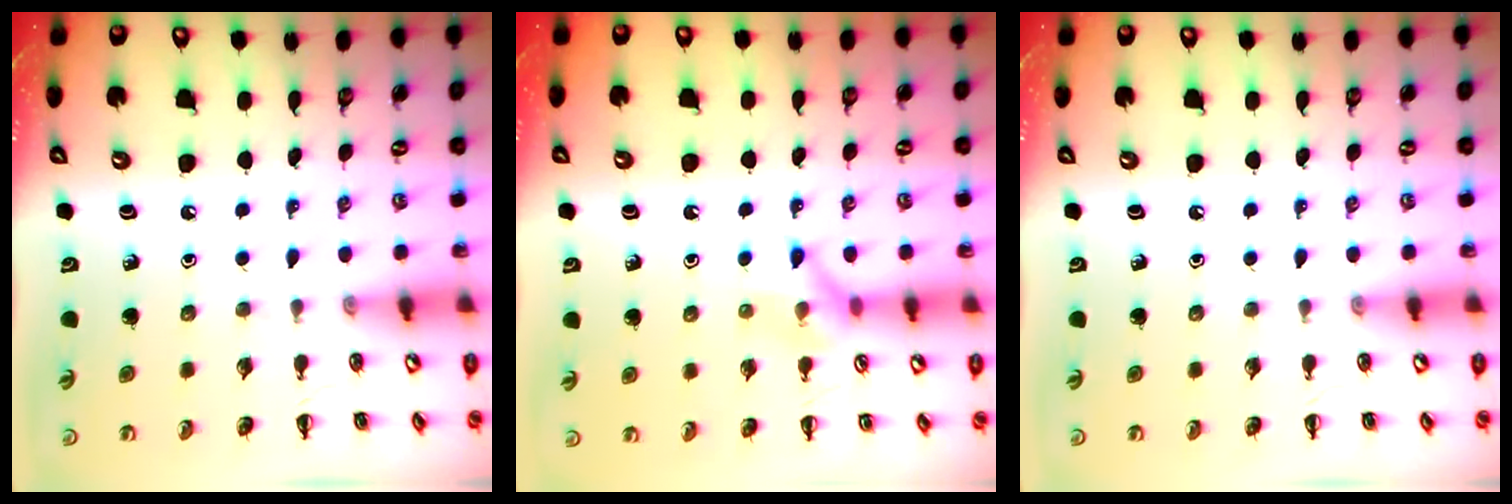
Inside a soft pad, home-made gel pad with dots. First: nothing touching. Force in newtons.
{"total": 8.1, "press": 8.1, "slide": 0.4}
{"total": 0.0}